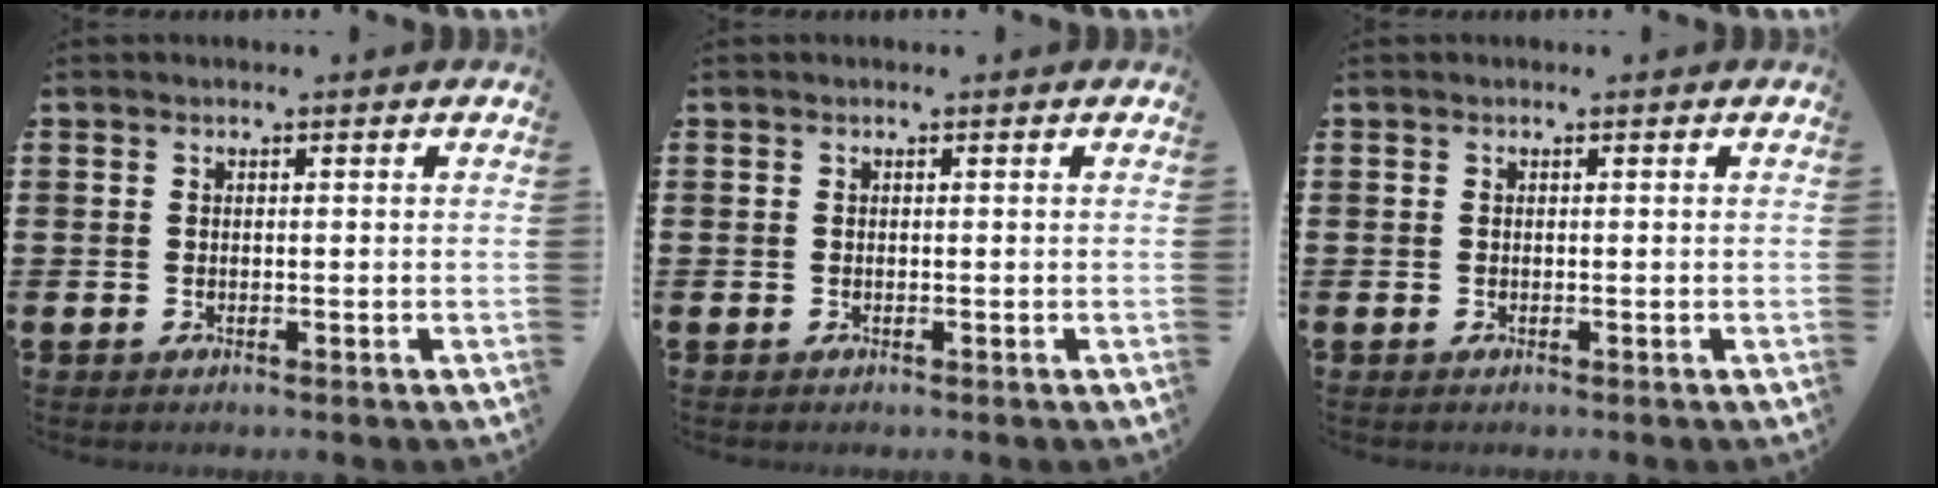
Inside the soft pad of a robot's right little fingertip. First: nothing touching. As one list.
[{"total": 0.0}, {"total": 0.0}]